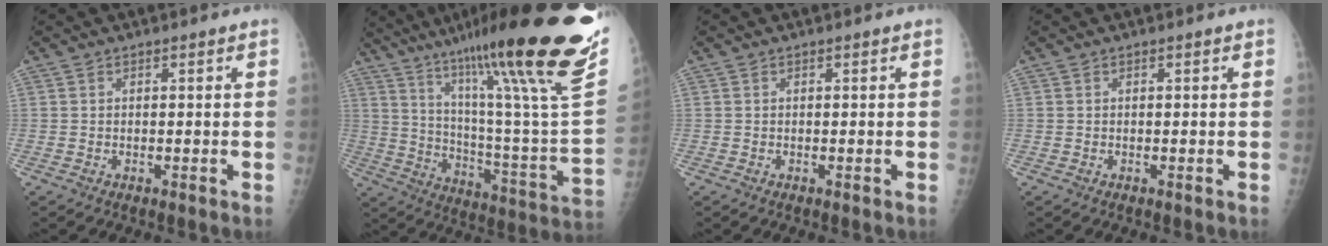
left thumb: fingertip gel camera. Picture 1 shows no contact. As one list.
[{"total": 35.0, "force": [23.0, 3.1, 26.2], "torque": [-0.343, -0.094, 0.349]}, {"total": 0.0}, {"total": 0.0}]